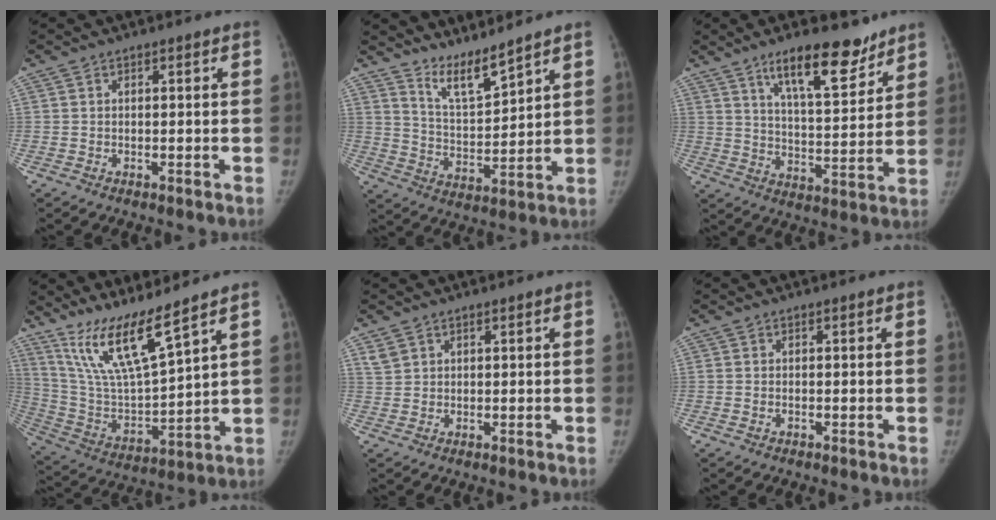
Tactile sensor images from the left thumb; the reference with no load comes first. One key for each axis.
{"total": 7.5, "fx": 6.7, "fy": 0.6, "fz": 3.3, "tx": -0.058, "ty": -0.066, "tz": 0.135}
{"total": 14.0, "fx": 9.7, "fy": 4.4, "fz": 9.1, "tx": -0.112, "ty": -0.063, "tz": 0.161}
{"total": 14.2, "fx": 10.7, "fy": 1.3, "fz": 9.3, "tx": -0.168, "ty": -0.069, "tz": 0.220}
{"total": 1.9, "fx": 1.2, "fy": 1.4, "fz": 0.4, "tx": 0.000, "ty": -0.002, "tz": 0.023}
{"total": 0.6, "fx": -0.3, "fy": 0.4, "fz": 0.4, "tx": -0.010, "ty": 0.003, "tz": -0.004}